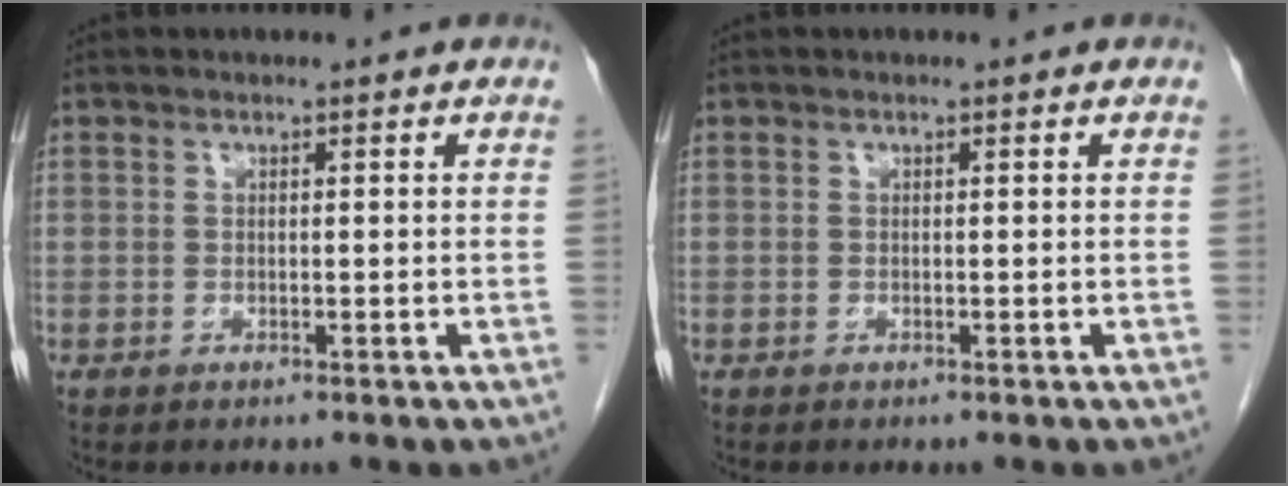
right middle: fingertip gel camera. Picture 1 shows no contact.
{"total": 0.0}